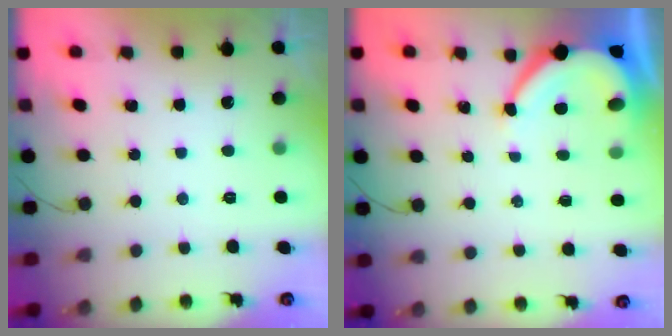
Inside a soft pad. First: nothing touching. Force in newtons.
{"total": 6.4, "press": 6.3, "slide": 0.7}